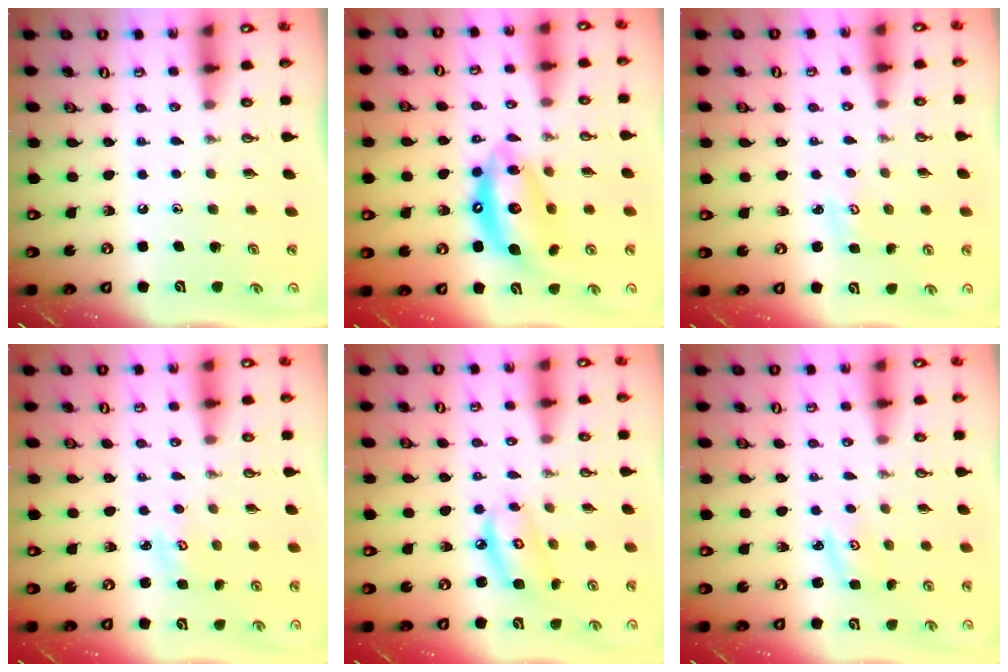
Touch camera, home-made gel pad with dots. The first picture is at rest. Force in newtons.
{"total": 14.6, "press": 14.5, "slide": 1.3}
{"total": 2.0, "press": 2.0, "slide": 0.4}
{"total": 2.3, "press": 2.2, "slide": 0.3}
{"total": 7.3, "press": 7.3, "slide": 0.5}
{"total": 3.0, "press": 2.9, "slide": 0.4}